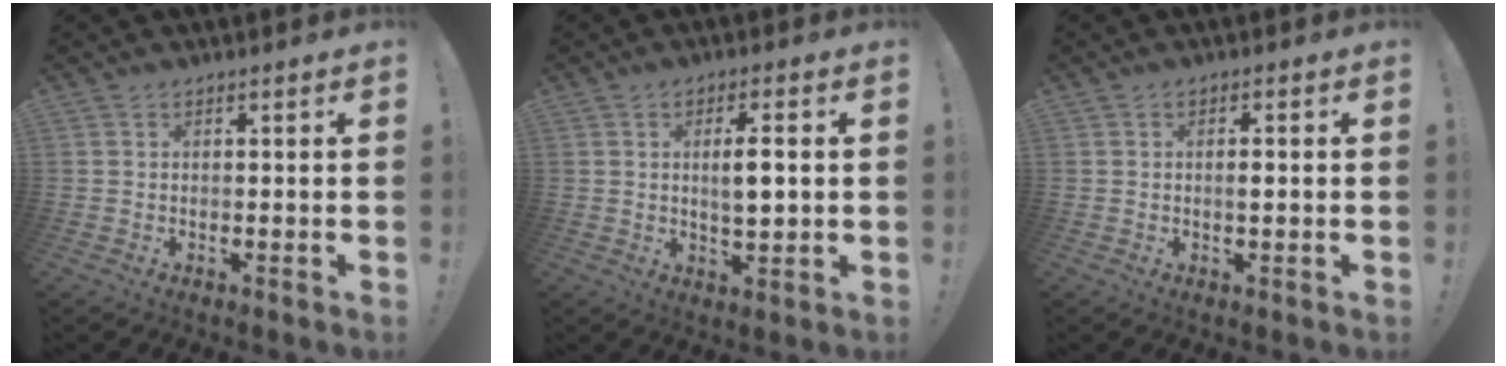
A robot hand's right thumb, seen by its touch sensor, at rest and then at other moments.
{"total": 6.0, "force": [0.7, 1.7, 5.7], "torque": [-0.081, -0.004, 0.005]}
{"total": 1.9, "force": [-0.3, 0.4, 1.8], "torque": [-0.017, -0.003, -0.010]}